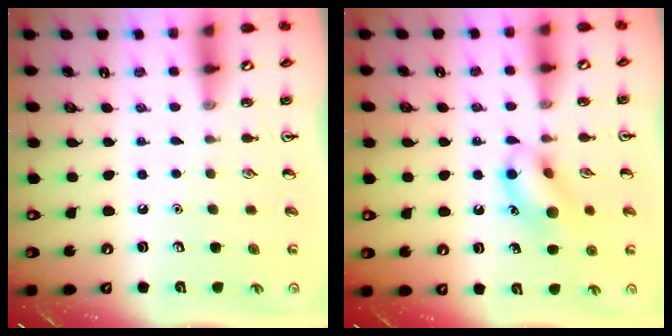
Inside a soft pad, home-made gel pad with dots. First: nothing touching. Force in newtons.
{"total": 11.1, "press": 11.1, "slide": 0.9}